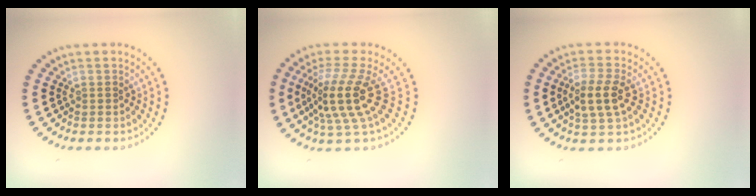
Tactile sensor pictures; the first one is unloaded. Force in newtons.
{"total": 4.9, "press": 3.5, "slide": 3.4}
{"total": 3.3, "press": 3.2, "slide": 1.1}